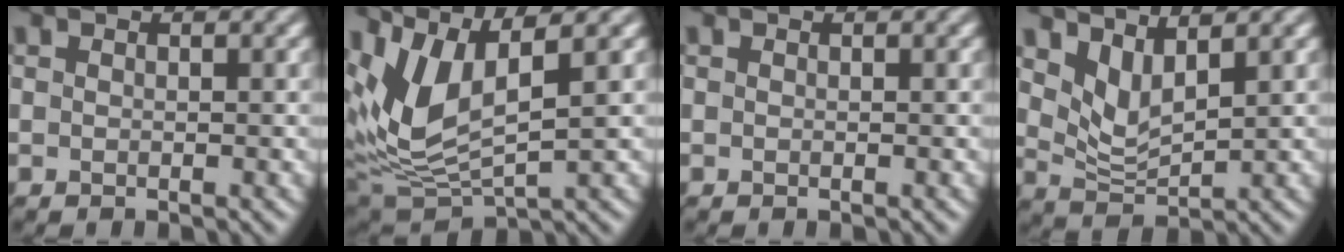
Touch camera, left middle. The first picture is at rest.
{"total": 7.3, "force": [3.3, 2.9, 5.9], "torque": [-0.135, 0.007, 0.068]}
{"total": 0.0}
{"total": 2.7, "force": [2.0, 0.9, 1.6], "torque": [-0.043, -0.007, 0.048]}